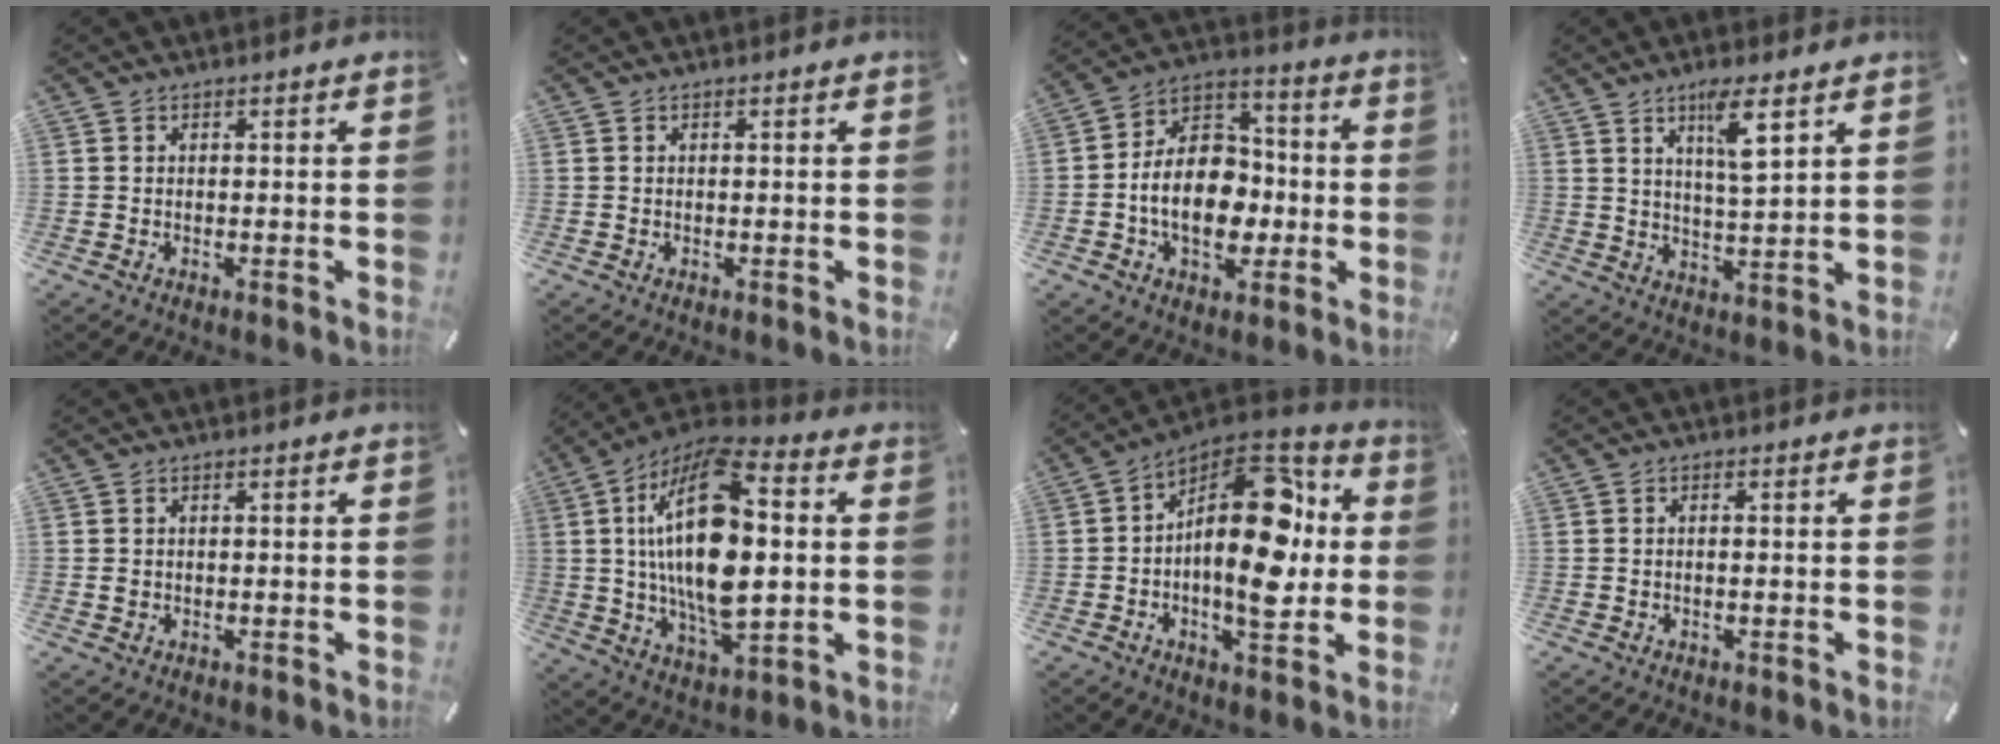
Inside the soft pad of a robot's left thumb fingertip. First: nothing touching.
{"total": 0.0}
{"total": 14.8, "force": [-3.3, 11.1, 9.2], "torque": [-0.171, 0.019, -0.056]}
{"total": 7.7, "force": [4.4, 1.3, 6.2], "torque": [-0.108, -0.019, 0.069]}
{"total": 0.6, "force": [-0.1, 0.5, 0.3], "torque": [-0.007, 0.002, -0.003]}
{"total": 23.3, "force": [2.2, 11.6, 20.1], "torque": [-0.411, -0.005, 0.033]}
{"total": 21.1, "force": [1.6, 11.3, 17.8], "torque": [-0.282, -0.018, 0.026]}
{"total": 0.9, "force": [-0.2, 0.1, 0.8], "torque": [-0.014, -0.001, -0.003]}